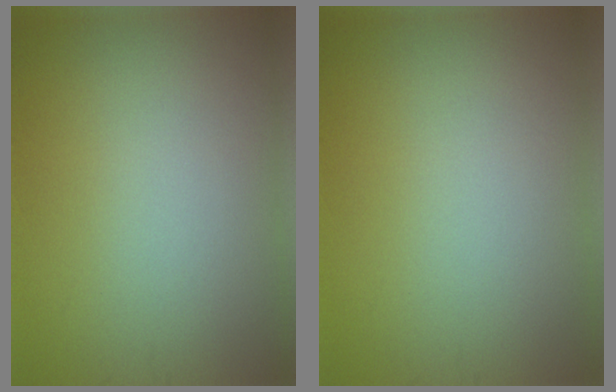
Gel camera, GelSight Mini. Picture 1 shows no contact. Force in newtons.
{"total": 0.0}